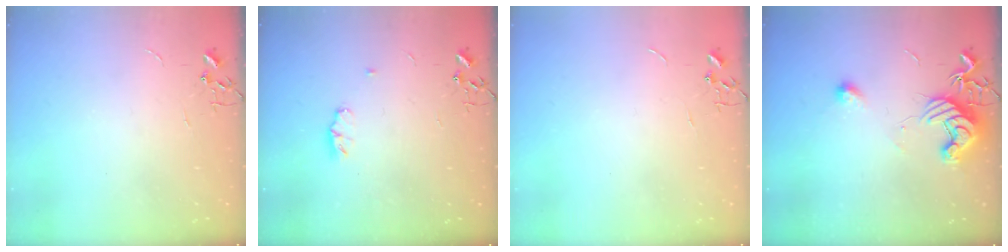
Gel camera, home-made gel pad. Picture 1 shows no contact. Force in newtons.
{"total": 5.6, "press": 5.6, "slide": 0.9}
{"total": 0.0}
{"total": 12.1, "press": 12.1, "slide": 0.8}